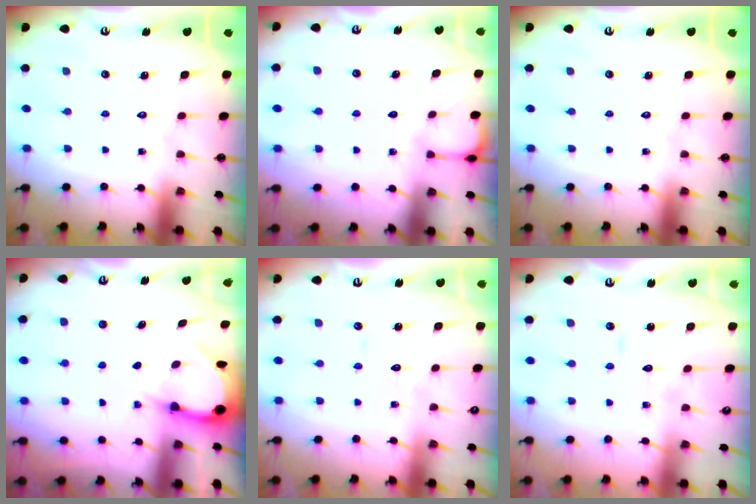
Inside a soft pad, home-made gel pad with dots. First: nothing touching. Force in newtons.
{"total": 0.8, "press": 0.8, "slide": 0.0}
{"total": 0.0}
{"total": 3.2, "press": 3.2, "slide": 0.3}
{"total": 3.8, "press": 3.8, "slide": 0.1}
{"total": 4.7, "press": 4.6, "slide": 0.6}